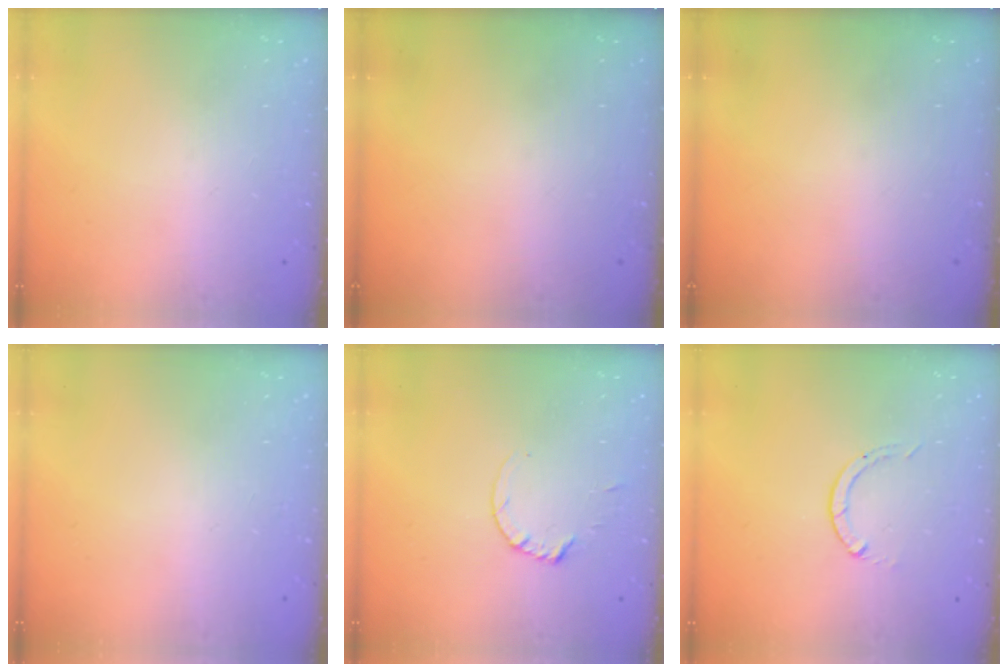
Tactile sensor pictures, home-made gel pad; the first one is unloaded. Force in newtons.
{"total": 0.0}
{"total": 0.0}
{"total": 2.5, "press": 2.5, "slide": 0.2}
{"total": 1.8, "press": 1.7, "slide": 0.2}
{"total": 0.0}